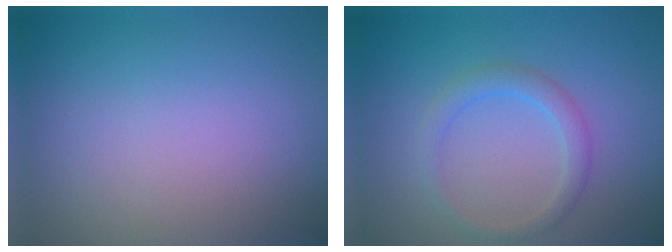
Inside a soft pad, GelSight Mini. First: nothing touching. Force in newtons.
{"total": 2.1, "press": 2.1, "slide": 0.1}